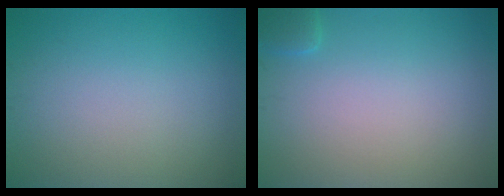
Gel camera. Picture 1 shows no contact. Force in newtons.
{"total": 1.1, "press": 1.0, "slide": 0.1}